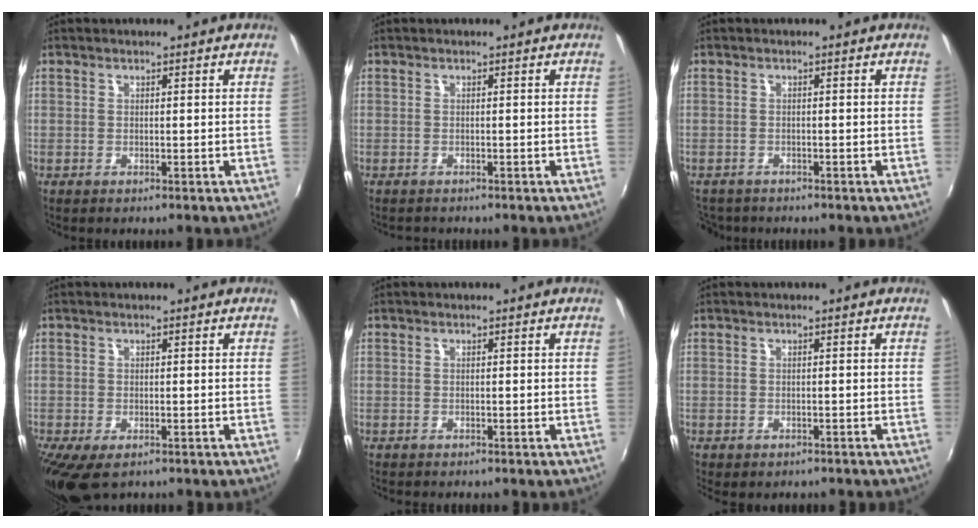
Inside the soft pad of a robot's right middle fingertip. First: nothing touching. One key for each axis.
{"total": 1.0, "fx": -0.9, "fy": 0.1, "fz": 0.1, "tx": -0.006, "ty": -0.003, "tz": -0.014}
{"total": 4.6, "fx": -3.9, "fy": 2.2, "fz": 1.3, "tx": -0.041, "ty": -0.016, "tz": -0.065}
{"total": 6.2, "fx": -3.7, "fy": 2.7, "fz": 4.1, "tx": -0.087, "ty": -0.032, "tz": -0.060}
{"total": 0.6, "fx": -0.5, "fy": 0.0, "fz": 0.2, "tx": -0.003, "ty": -0.002, "tz": -0.008}
{"total": 2.3, "fx": -1.8, "fy": 1.0, "fz": 1.0, "tx": -0.021, "ty": -0.012, "tz": -0.021}